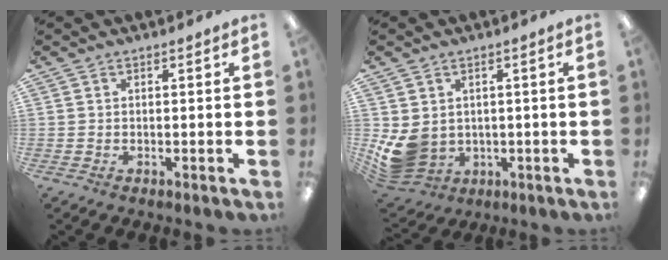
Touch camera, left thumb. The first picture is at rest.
{"total": 8.1, "force": [0.1, 6.9, 4.3], "torque": [-0.111, -0.014, 0.009]}